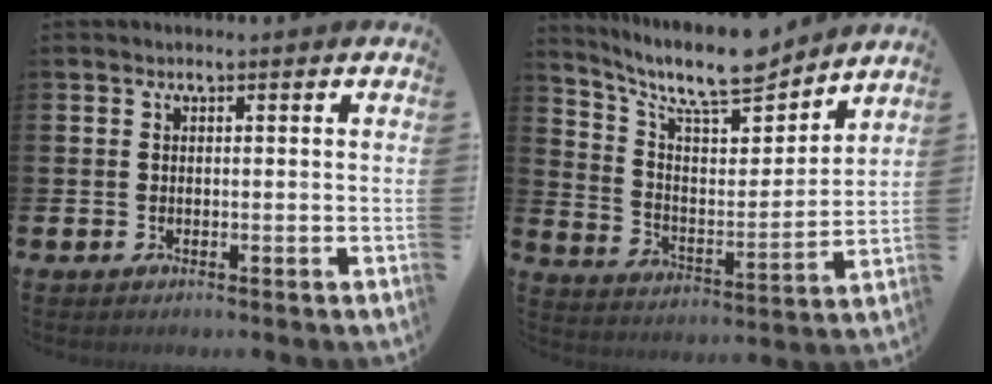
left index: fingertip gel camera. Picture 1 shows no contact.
{"total": 10.1, "force": [9.1, 2.4, 3.8], "torque": [-0.103, -0.065, 0.157]}